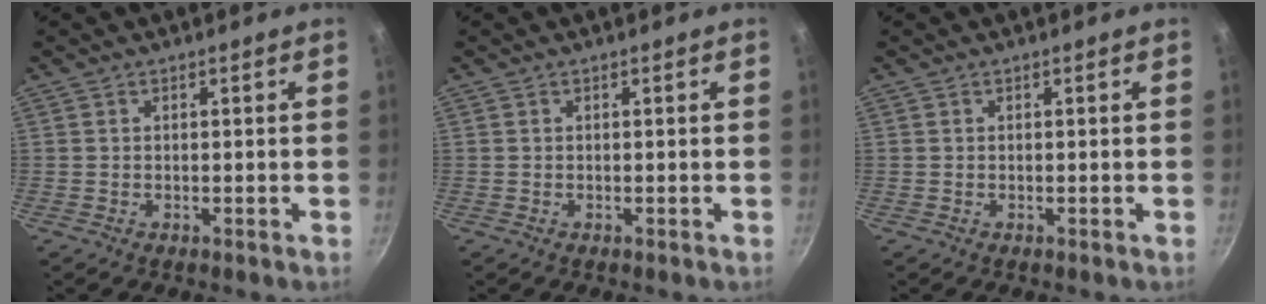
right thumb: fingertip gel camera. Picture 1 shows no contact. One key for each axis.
{"total": 0.0}
{"total": 0.0}